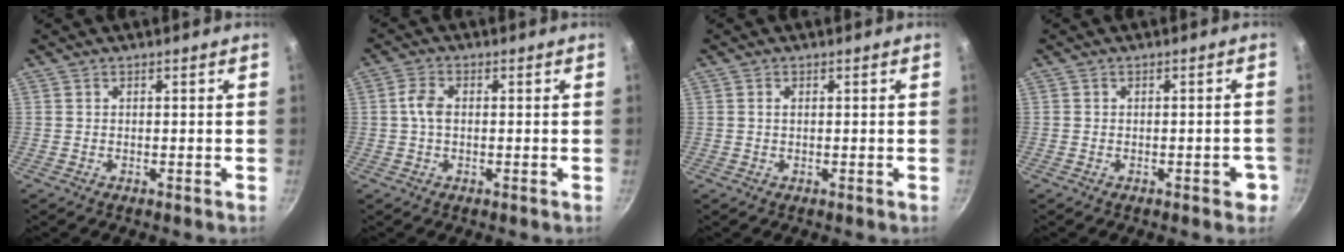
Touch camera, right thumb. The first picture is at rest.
{"total": 3.7, "force": [0.1, 2.4, 2.9], "torque": [-0.060, 0.011, -0.002]}
{"total": 1.0, "force": [0.3, 0.7, 0.8], "torque": [-0.013, 0.003, 0.004]}
{"total": 3.0, "force": [-1.4, 1.6, 2.1], "torque": [-0.006, 0.017, -0.016]}